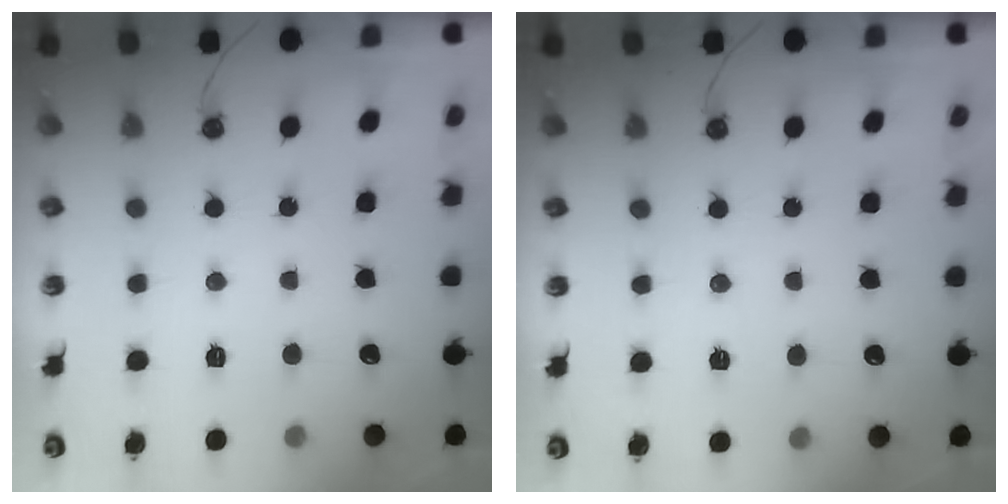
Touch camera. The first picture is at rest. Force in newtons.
{"total": 2.6, "press": 1.7, "slide": 1.9}